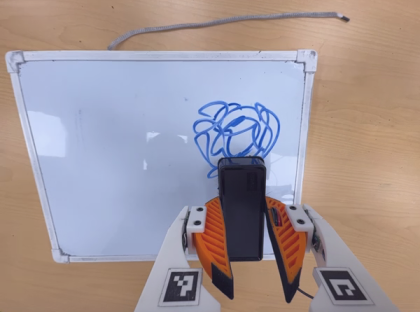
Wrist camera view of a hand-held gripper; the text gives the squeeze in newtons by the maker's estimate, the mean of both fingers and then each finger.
{"total": 8.4, "left": 7.8, "right": 9.1}